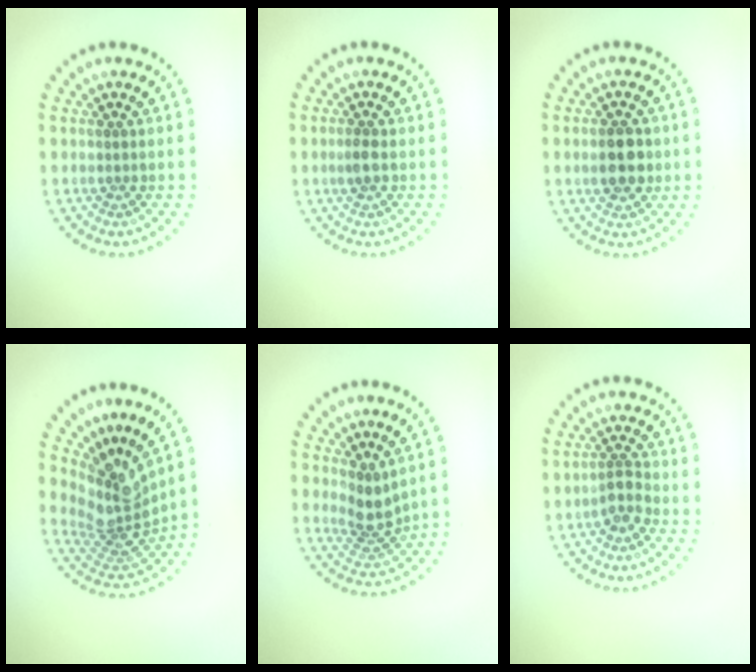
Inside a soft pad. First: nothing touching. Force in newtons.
{"total": 1.3, "press": 1.3, "slide": 0.4}
{"total": 3.5, "press": 3.5, "slide": 0.1}
{"total": 4.5, "press": 3.0, "slide": 3.4}
{"total": 2.7, "press": 2.1, "slide": 1.8}
{"total": 1.8, "press": 1.4, "slide": 1.1}